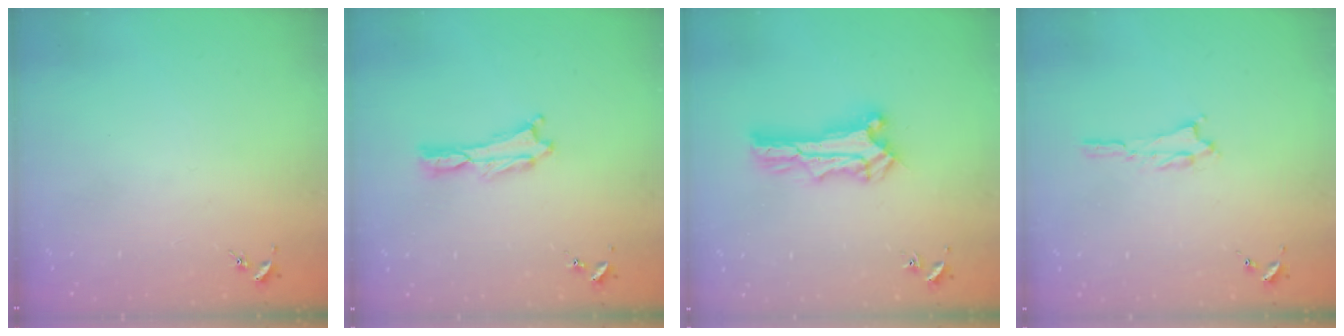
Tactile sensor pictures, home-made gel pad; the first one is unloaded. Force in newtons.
{"total": 0.0}
{"total": 2.7, "press": 2.7, "slide": 0.3}
{"total": 1.1, "press": 1.1, "slide": 0.2}